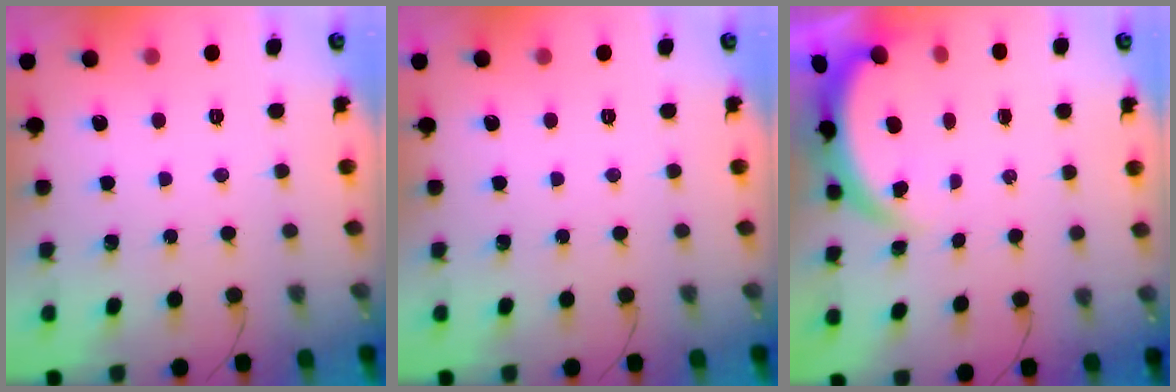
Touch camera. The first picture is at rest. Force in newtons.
{"total": 0.0}
{"total": 3.9, "press": 3.9, "slide": 0.2}